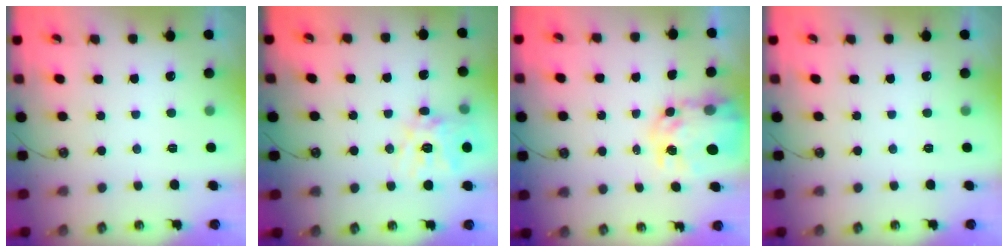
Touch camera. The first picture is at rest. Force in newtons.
{"total": 14.4, "press": 14.3, "slide": 1.9}
{"total": 8.4, "press": 8.4, "slide": 0.6}
{"total": 0.0}